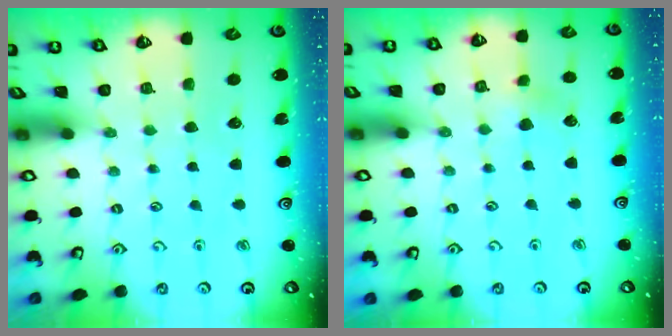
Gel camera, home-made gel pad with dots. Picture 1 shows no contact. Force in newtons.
{"total": 3.8, "press": 3.8, "slide": 0.7}